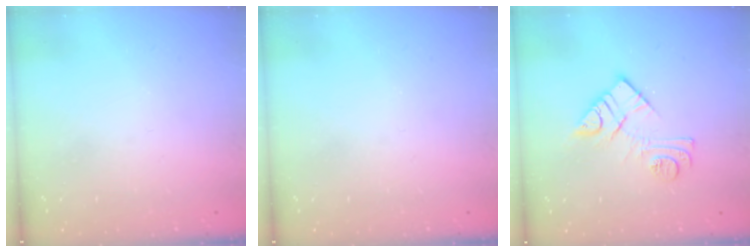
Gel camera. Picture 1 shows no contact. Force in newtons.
{"total": 0.0}
{"total": 11.1, "press": 11.0, "slide": 0.8}